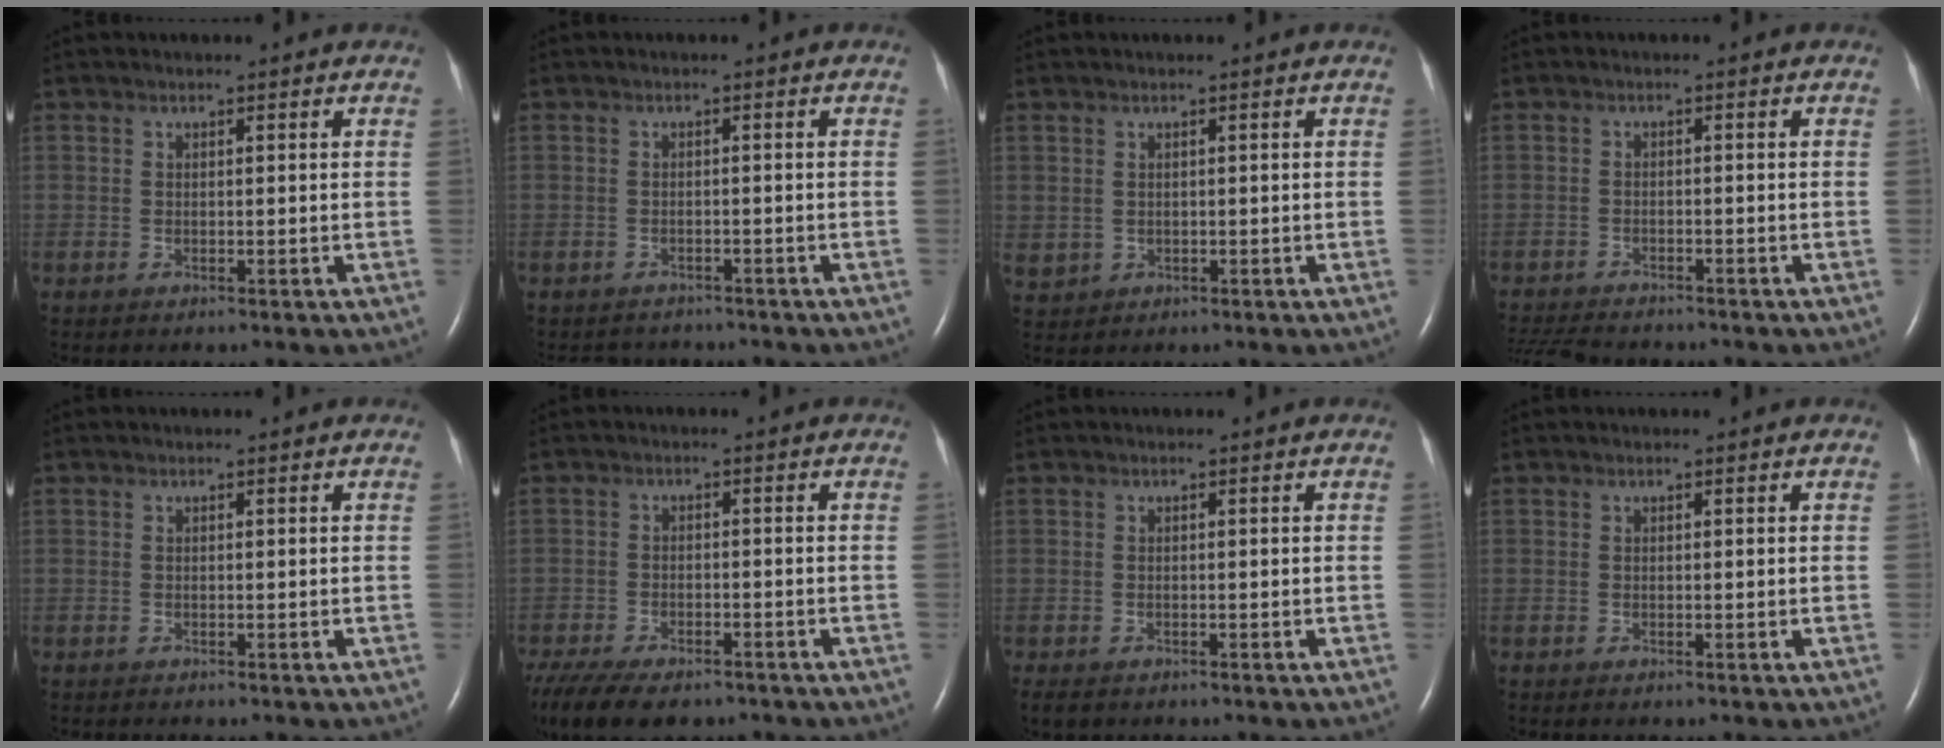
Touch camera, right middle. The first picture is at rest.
{"total": 4.0, "force": [-3.7, 1.5, -0.1], "torque": [-0.001, -0.002, -0.050]}
{"total": 2.0, "force": [0.0, 1.9, 0.8], "torque": [-0.022, 0.001, 0.014]}
{"total": 8.2, "force": [-7.4, 1.9, 2.9], "torque": [-0.053, -0.013, -0.116]}
{"total": 0.0}
{"total": 13.5, "force": [-10.0, 5.8, 7.0], "torque": [-0.154, -0.017, -0.148]}
{"total": 2.7, "force": [-1.9, 1.5, 1.1], "torque": [-0.021, -0.005, -0.027]}
{"total": 0.0}